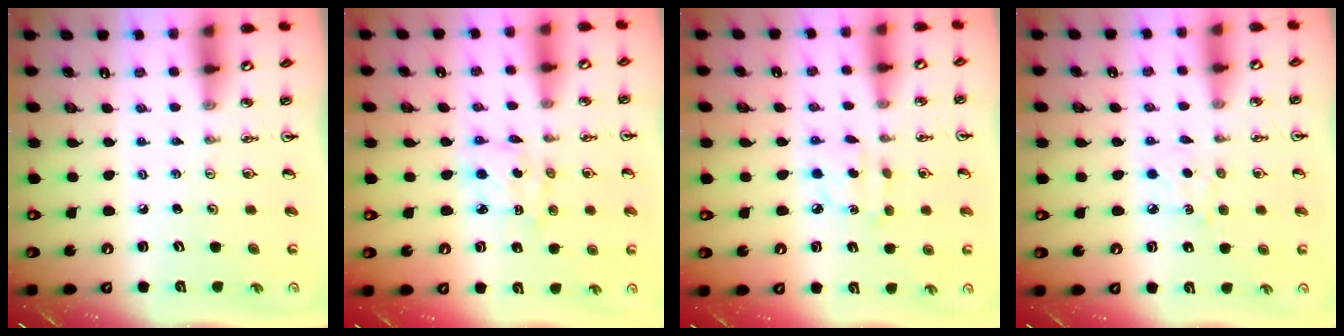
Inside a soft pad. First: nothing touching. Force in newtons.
{"total": 3.4, "press": 3.3, "slide": 0.4}
{"total": 2.9, "press": 2.8, "slide": 0.5}
{"total": 5.1, "press": 5.1, "slide": 0.5}